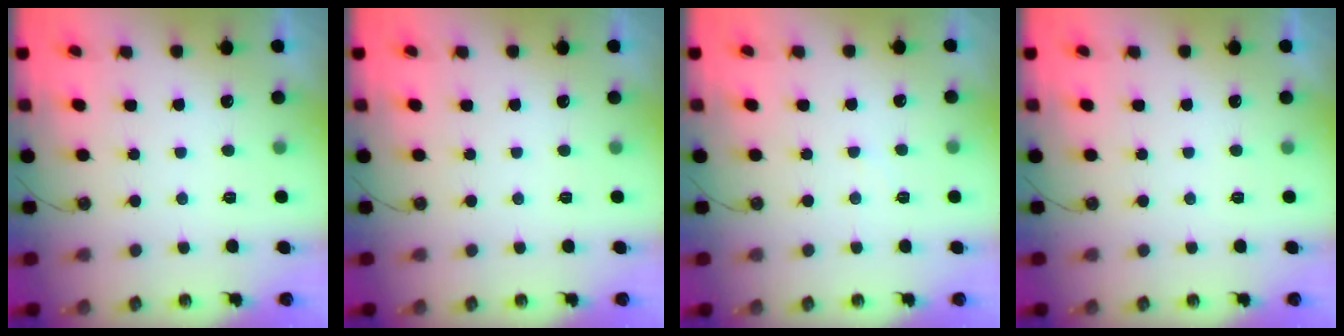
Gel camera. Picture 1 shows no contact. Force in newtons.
{"total": 0.0}
{"total": 4.1, "press": 4.0, "slide": 0.5}
{"total": 0.0}